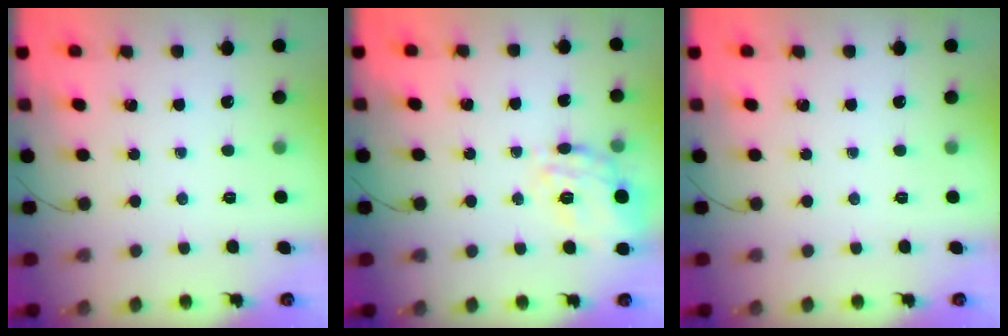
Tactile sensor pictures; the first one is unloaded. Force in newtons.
{"total": 16.8, "press": 16.8, "slide": 0.5}
{"total": 0.0}